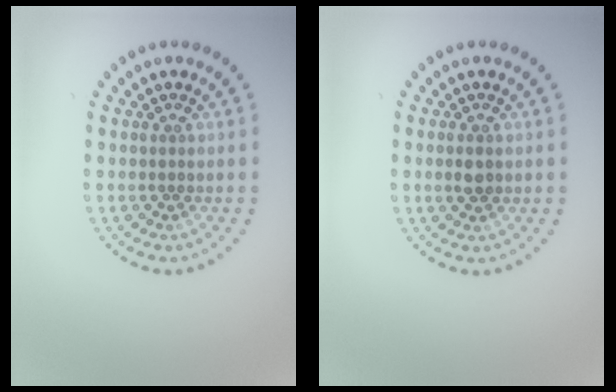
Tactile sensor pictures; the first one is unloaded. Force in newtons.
{"total": 1.4, "press": 1.4, "slide": 0.1}